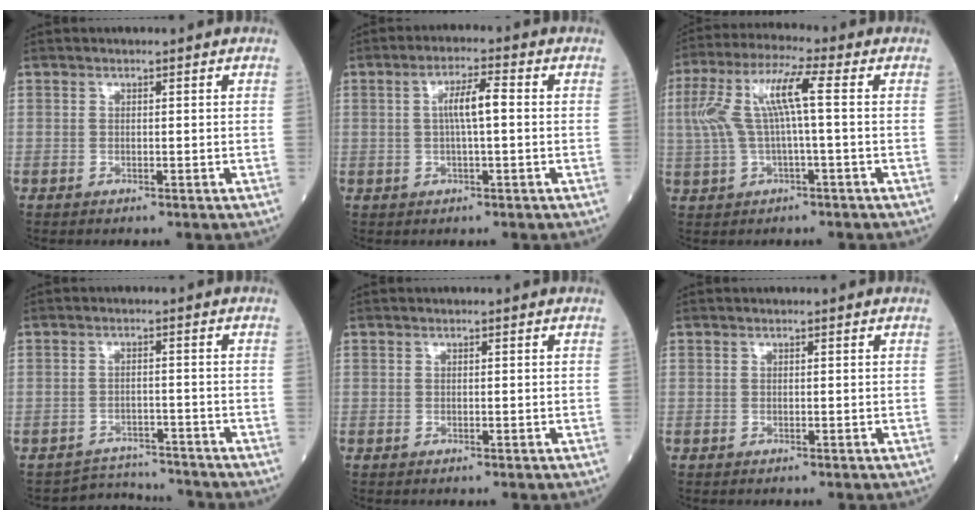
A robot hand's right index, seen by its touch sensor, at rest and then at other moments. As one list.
[{"total": 4.8, "force": [0.5, 0.4, 4.7], "torque": [-0.087, 0.009, 0.006]}, {"total": 9.6, "force": [1.2, 1.3, 9.4], "torque": [-0.205, 0.036, 0.024]}, {"total": 5.2, "force": [-5.0, 0.6, -1.3], "torque": [0.018, 0.017, -0.074]}, {"total": 0.0}, {"total": 0.0}]